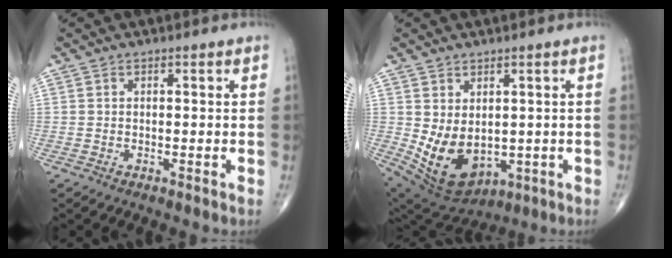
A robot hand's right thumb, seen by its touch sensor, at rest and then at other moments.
{"total": 11.4, "force": [-0.7, 7.7, 8.4], "torque": [-0.129, -0.011, 0.023]}